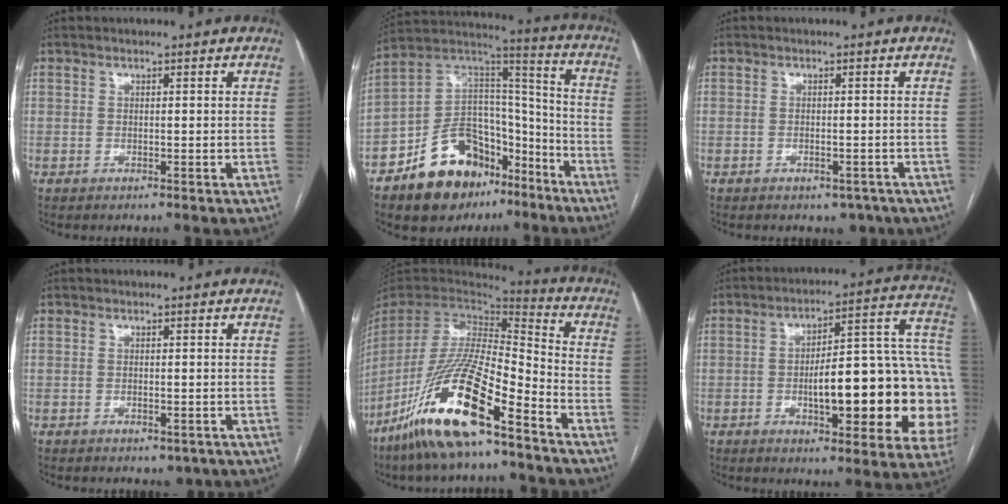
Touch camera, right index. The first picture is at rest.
{"total": 19.4, "force": [-12.2, 11.3, 10.0], "torque": [-0.162, 0.065, -0.197]}
{"total": 2.9, "force": [-2.1, 1.6, 1.1], "torque": [-0.008, 0.002, -0.021]}
{"total": 2.1, "force": [-1.3, 1.1, 1.2], "torque": [-0.013, -0.001, -0.008]}
{"total": 19.1, "force": [-12.4, 2.8, 14.3], "torque": [-0.316, -0.043, -0.238]}
{"total": 24.0, "force": [-4.3, 5.9, 22.9], "torque": [-0.235, 0.037, -0.045]}